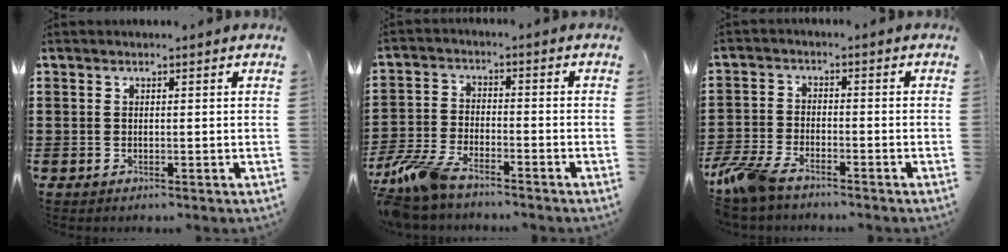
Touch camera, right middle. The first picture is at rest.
{"total": 6.9, "force": [-5.8, 1.6, 3.4], "torque": [-0.101, -0.007, -0.118]}
{"total": 6.1, "force": [-5.0, 1.8, 3.1], "torque": [-0.087, -0.006, -0.103]}